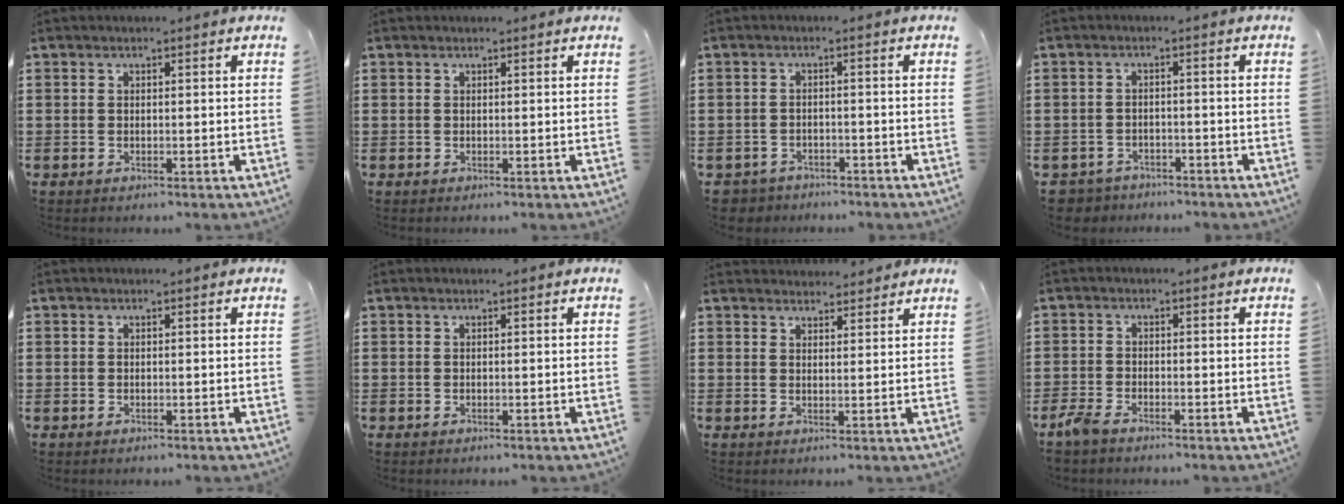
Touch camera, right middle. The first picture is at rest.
{"total": 0.0}
{"total": 2.5, "force": [-2.4, 0.7, -0.2], "torque": [-0.005, 0.000, -0.055]}
{"total": 2.7, "force": [-2.6, 0.6, -0.3], "torque": [-0.004, 0.000, -0.058]}
{"total": 0.0}
{"total": 0.0}
{"total": 2.8, "force": [2.8, 0.3, -0.4], "torque": [0.008, -0.007, 0.052]}
{"total": 2.6, "force": [-2.0, 0.8, 1.5], "torque": [-0.046, -0.002, -0.045]}